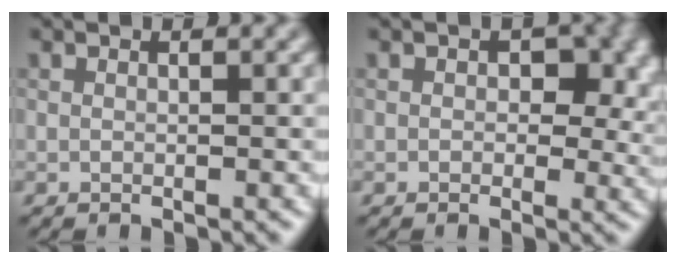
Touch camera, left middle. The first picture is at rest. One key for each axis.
{"total": 5.4, "fx": 1.0, "fy": 3.6, "fz": 3.9, "tx": -0.057, "ty": -0.002, "tz": 0.030}